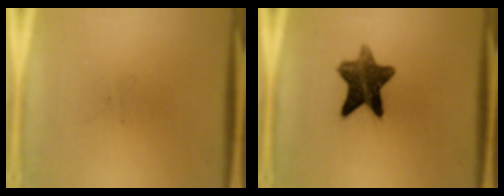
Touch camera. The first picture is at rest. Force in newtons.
{"total": 10.1}